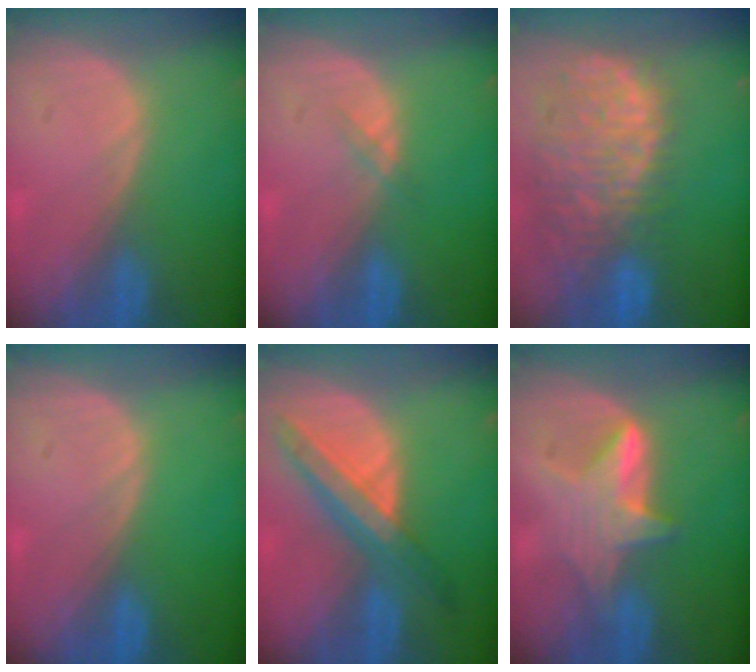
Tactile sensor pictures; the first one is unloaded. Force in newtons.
{"total": 1.0, "press": 1.0, "slide": 0.2}
{"total": 13.5, "press": 11.1, "slide": 7.8}
{"total": 0.0}
{"total": 8.0, "press": 7.1, "slide": 3.7}
{"total": 6.0, "press": 5.8, "slide": 1.7}